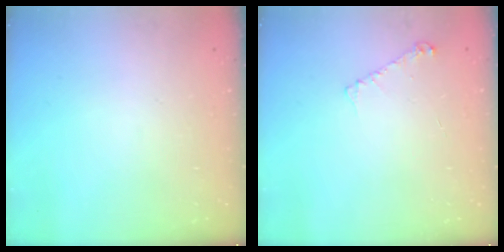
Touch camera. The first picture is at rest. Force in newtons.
{"total": 4.0, "press": 3.9, "slide": 0.5}